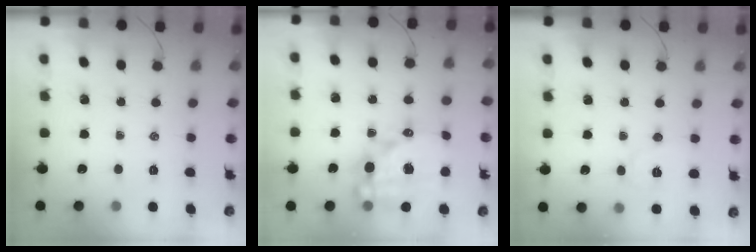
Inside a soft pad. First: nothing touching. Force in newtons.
{"total": 16.0, "press": 15.6, "slide": 3.5}
{"total": 5.5, "press": 5.5, "slide": 0.8}